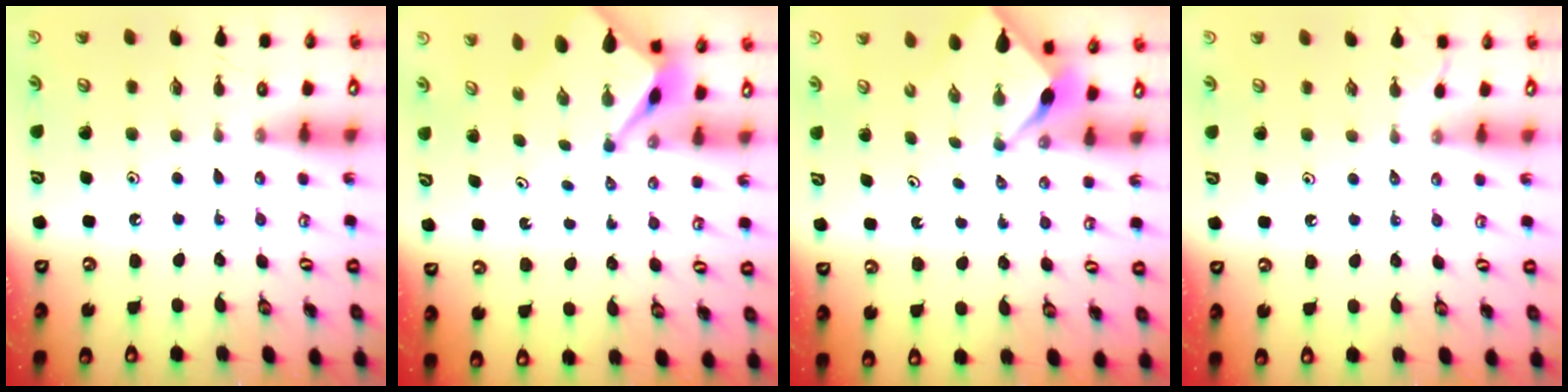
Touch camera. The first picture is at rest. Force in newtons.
{"total": 3.4, "press": 3.4, "slide": 0.5}
{"total": 2.4, "press": 2.4, "slide": 0.3}
{"total": 1.8, "press": 1.8, "slide": 0.4}